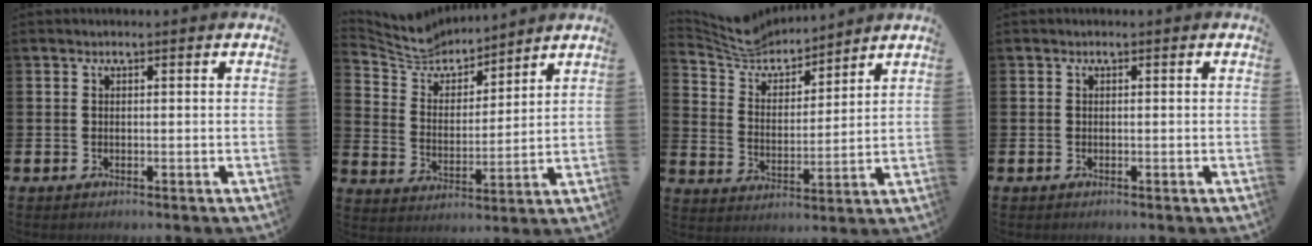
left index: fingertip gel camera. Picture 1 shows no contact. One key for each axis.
{"total": 7.2, "fx": 6.9, "fy": 2.1, "fz": 0.5, "tx": -0.057, "ty": -0.052, "tz": 0.121}
{"total": 6.9, "fx": 6.6, "fy": 1.8, "fz": 0.7, "tx": -0.056, "ty": -0.046, "tz": 0.119}
{"total": 0.0}